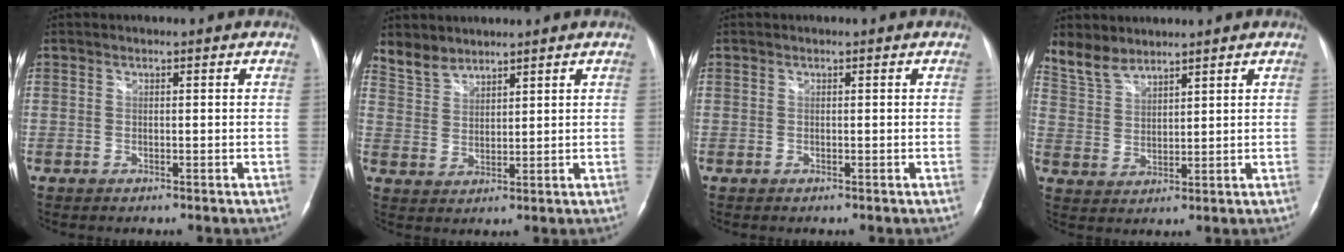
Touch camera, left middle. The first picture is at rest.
{"total": 4.3, "force": [4.0, 1.7, 0.1], "torque": [-0.004, 0.011, 0.086]}
{"total": 0.0}
{"total": 5.4, "force": [5.0, 1.8, 0.9], "torque": [-0.028, 0.011, 0.113]}